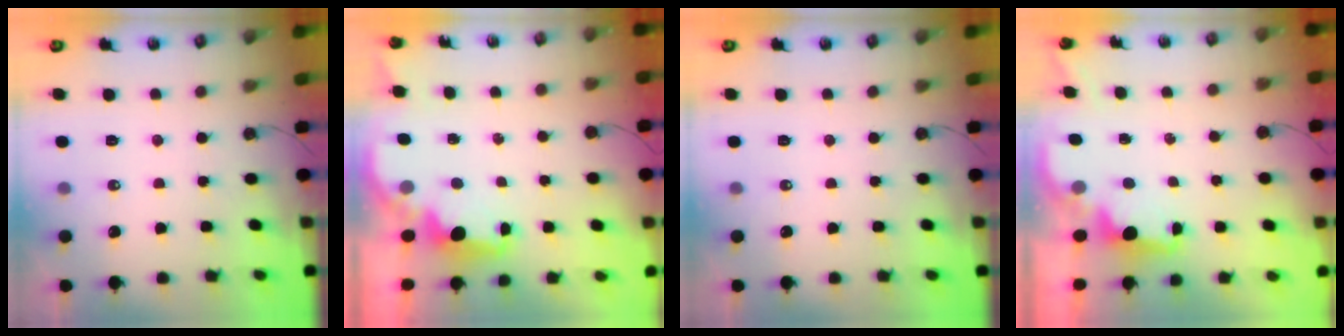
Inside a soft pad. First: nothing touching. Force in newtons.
{"total": 2.3, "press": 2.2, "slide": 0.7}
{"total": 0.0}
{"total": 1.6, "press": 1.4, "slide": 0.8}